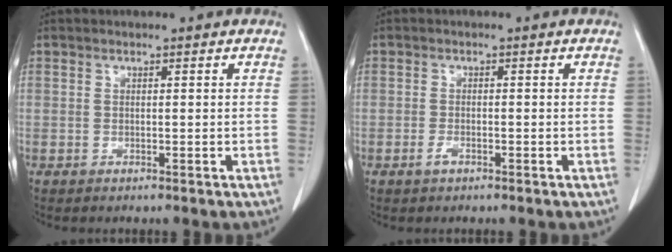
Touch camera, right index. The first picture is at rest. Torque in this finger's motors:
{"motor_torque": [0.06, -0.01, -0.12, -0.02]}